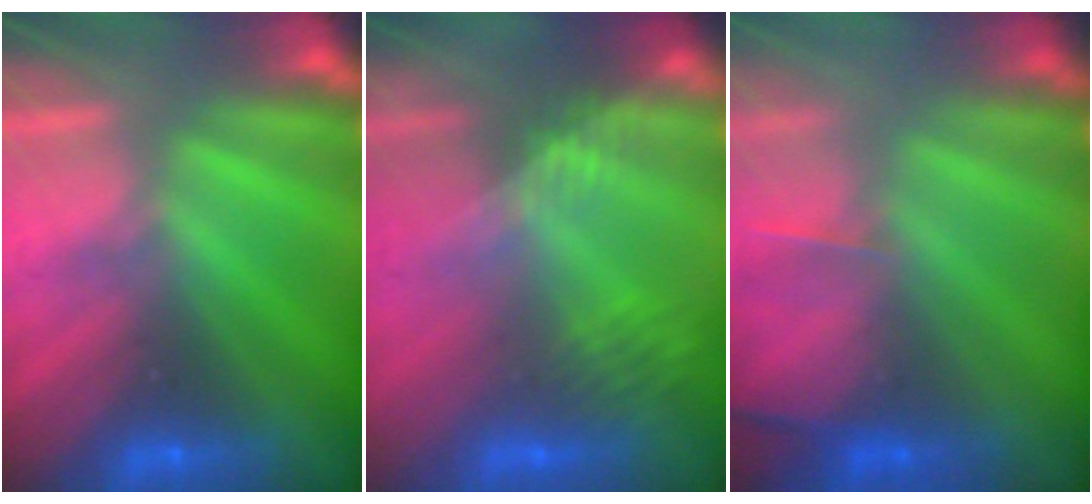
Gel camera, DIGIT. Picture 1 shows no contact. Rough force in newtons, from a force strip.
{"total": 2.4}
{"total": 2.2}